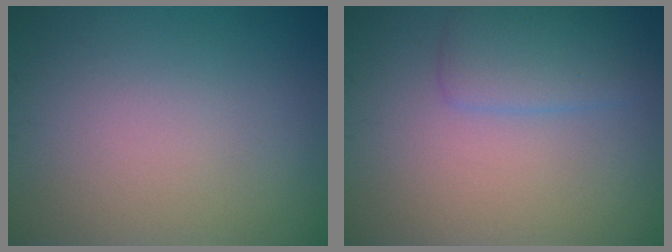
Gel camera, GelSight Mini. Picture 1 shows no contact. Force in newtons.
{"total": 2.8, "press": 2.8, "slide": 0.2}